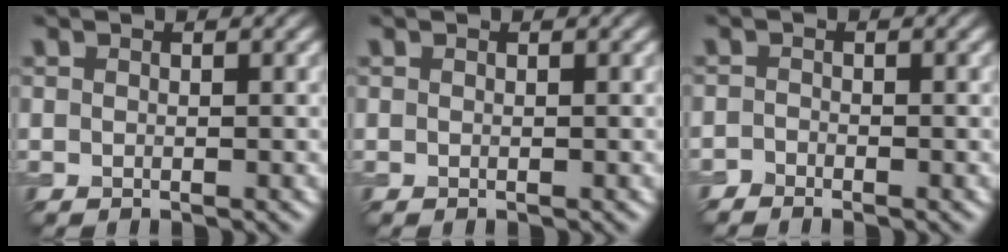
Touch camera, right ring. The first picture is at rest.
{"total": 0.0}
{"total": 1.0, "force": [-1.0, 0.2, 0.1], "torque": [0.000, 0.000, -0.023]}